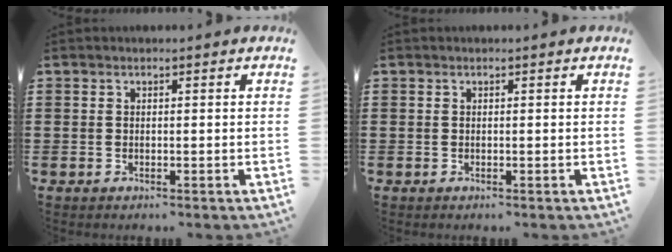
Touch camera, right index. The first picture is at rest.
{"total": 0.0}